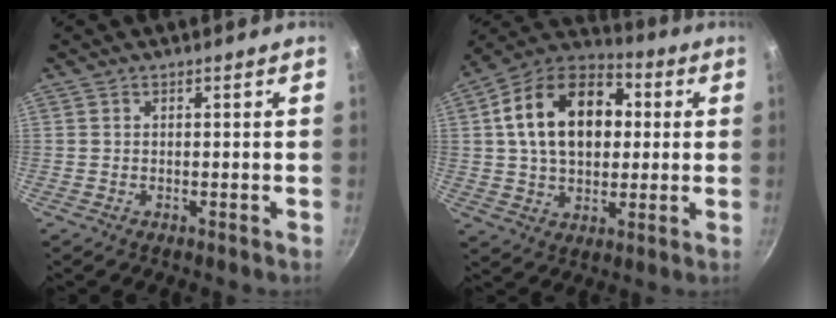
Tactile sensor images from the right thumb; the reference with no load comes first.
{"total": 19.8, "force": [3.3, 13.5, 14.1], "torque": [-0.206, 0.025, 0.040]}